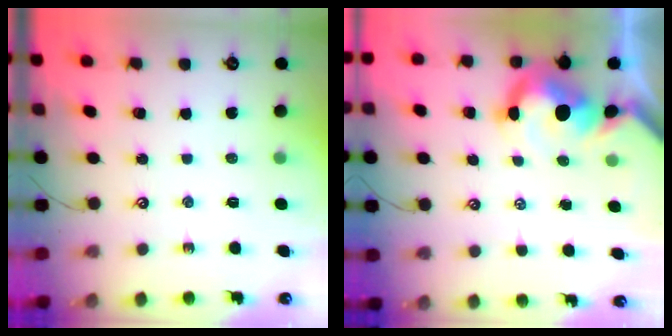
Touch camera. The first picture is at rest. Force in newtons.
{"total": 9.8, "press": 9.7, "slide": 1.4}